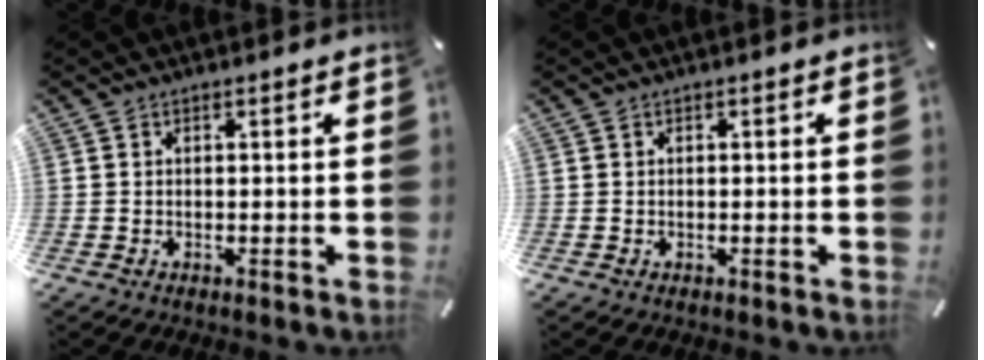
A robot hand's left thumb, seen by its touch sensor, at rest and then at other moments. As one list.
[{"total": 0.0}]